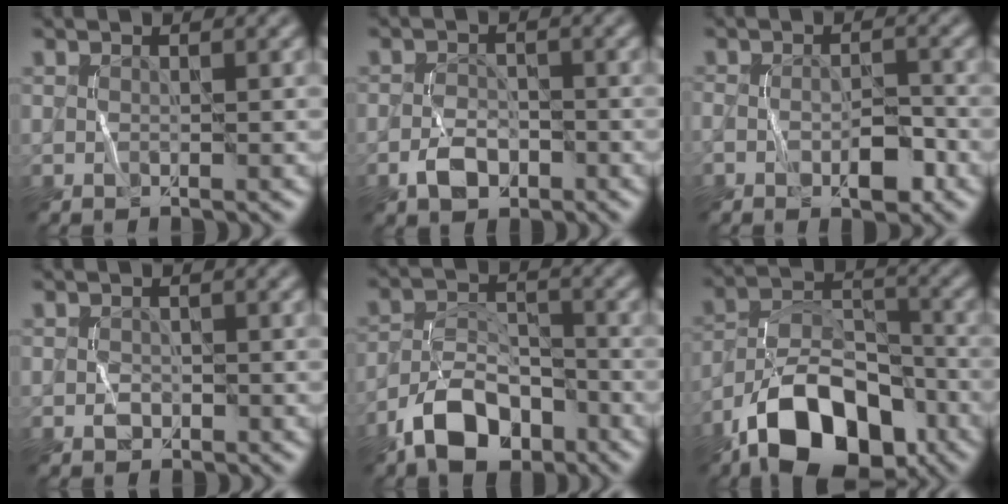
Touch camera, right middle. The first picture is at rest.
{"total": 2.5, "force": [-1.5, 1.6, 1.2], "torque": [-0.020, 0.007, -0.029]}
{"total": 3.3, "force": [-1.5, 1.3, 2.6], "torque": [-0.044, 0.003, -0.025]}
{"total": 0.6, "force": [-0.3, 0.6, 0.0], "torque": [-0.001, 0.004, -0.005]}
{"total": 6.6, "force": [-4.3, 3.6, 3.5], "torque": [-0.056, 0.009, -0.085]}
{"total": 11.3, "force": [-7.2, 5.7, 6.5], "torque": [-0.108, 0.016, -0.130]}